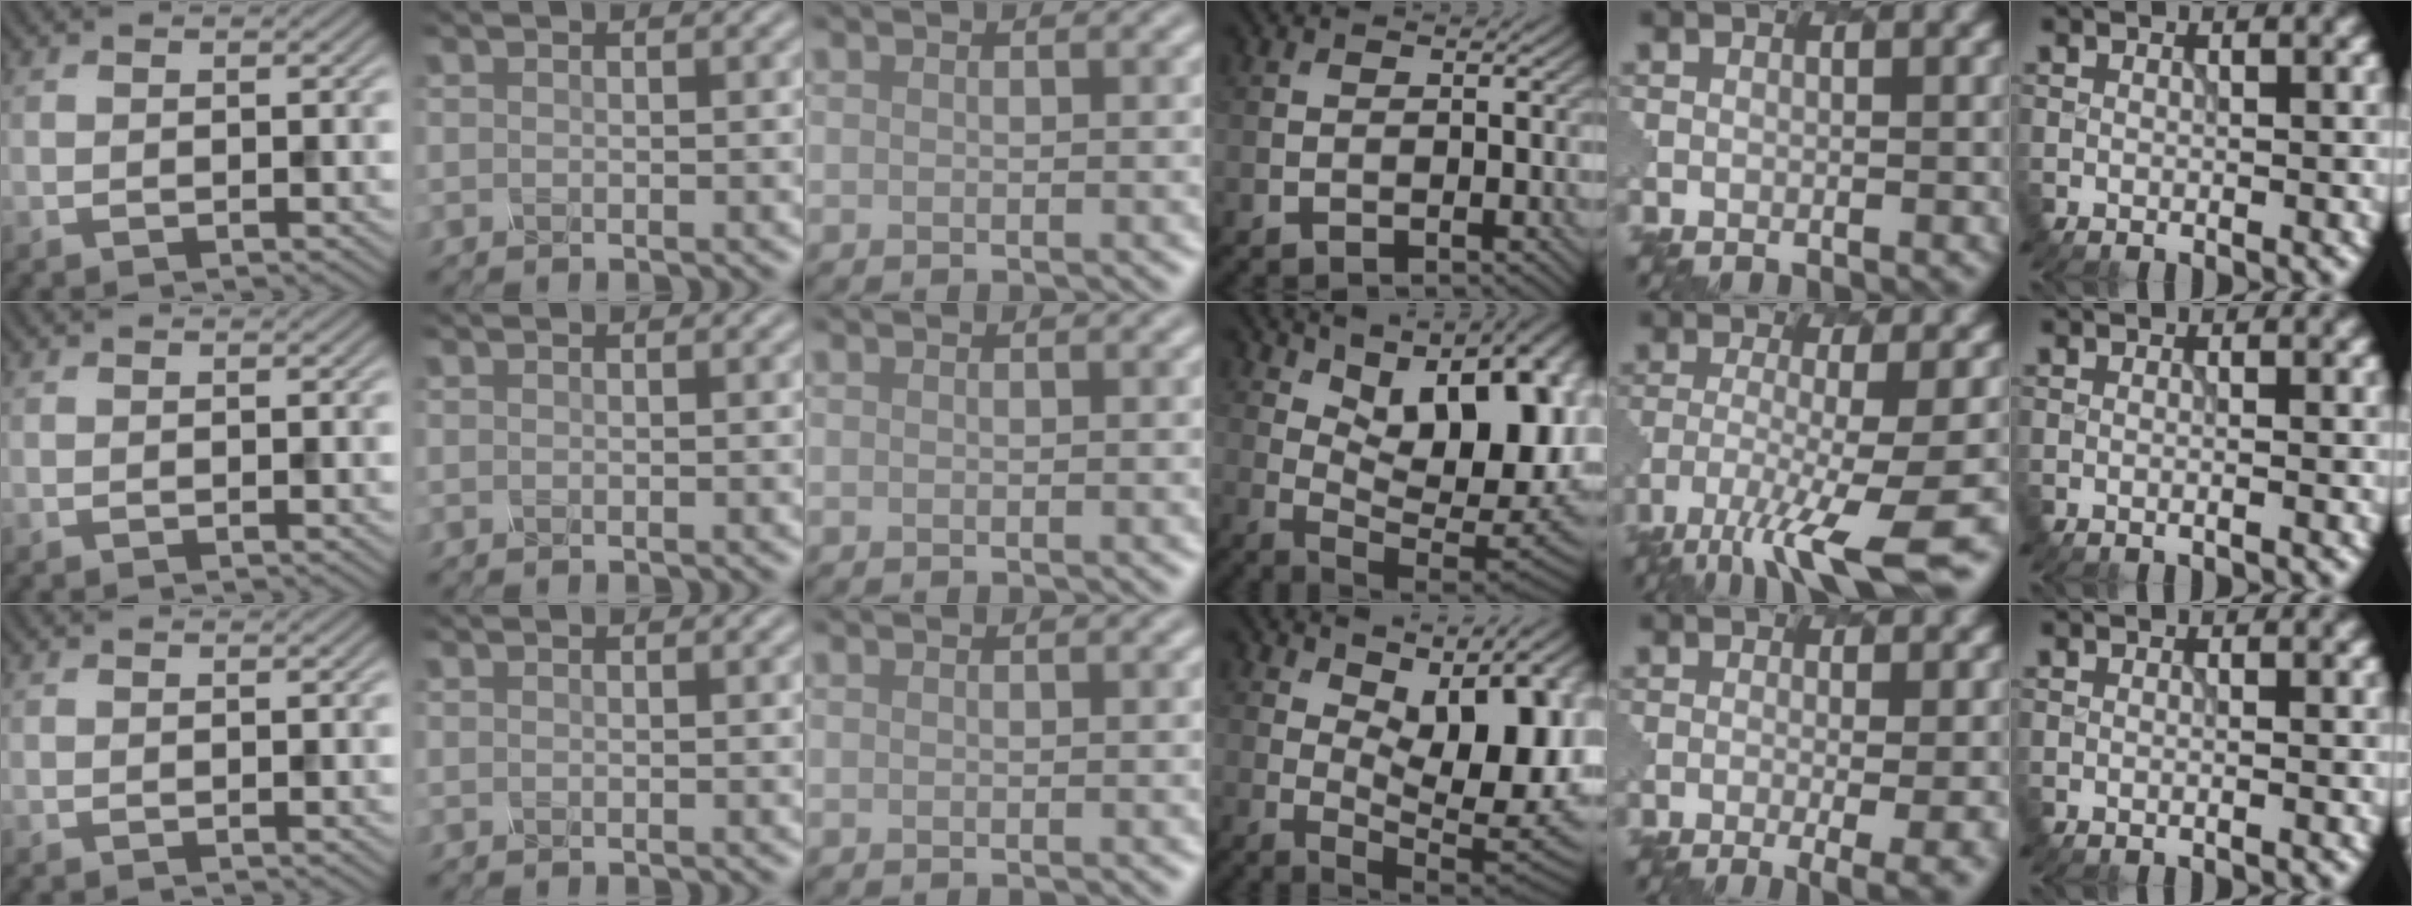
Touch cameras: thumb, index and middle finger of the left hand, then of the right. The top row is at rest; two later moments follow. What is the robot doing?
{"motion": "shake", "object": "salt shaker"}